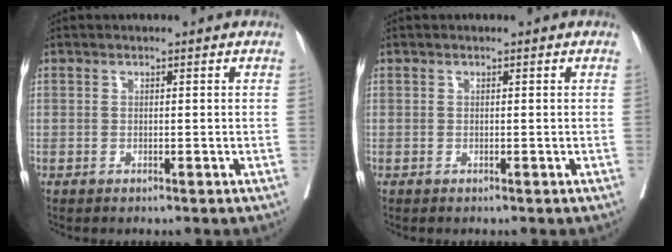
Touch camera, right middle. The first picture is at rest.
{"total": 0.0}